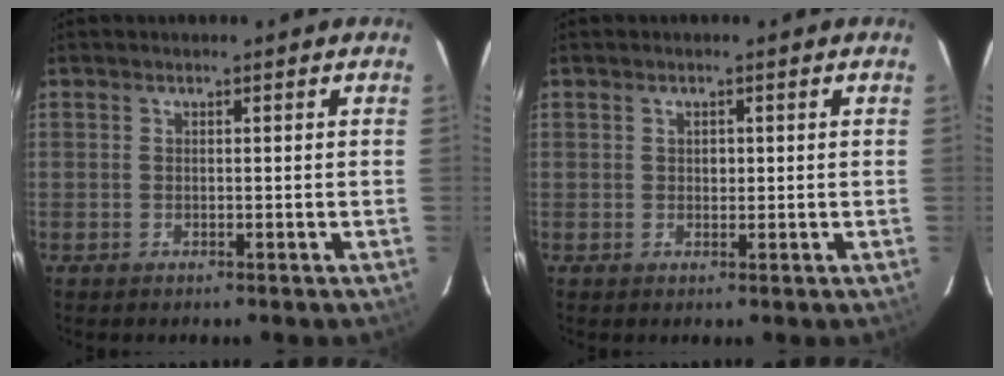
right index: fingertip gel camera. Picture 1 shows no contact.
{"total": 1.1, "force": [0.2, 0.9, 0.5], "torque": [-0.005, 0.003, 0.003]}